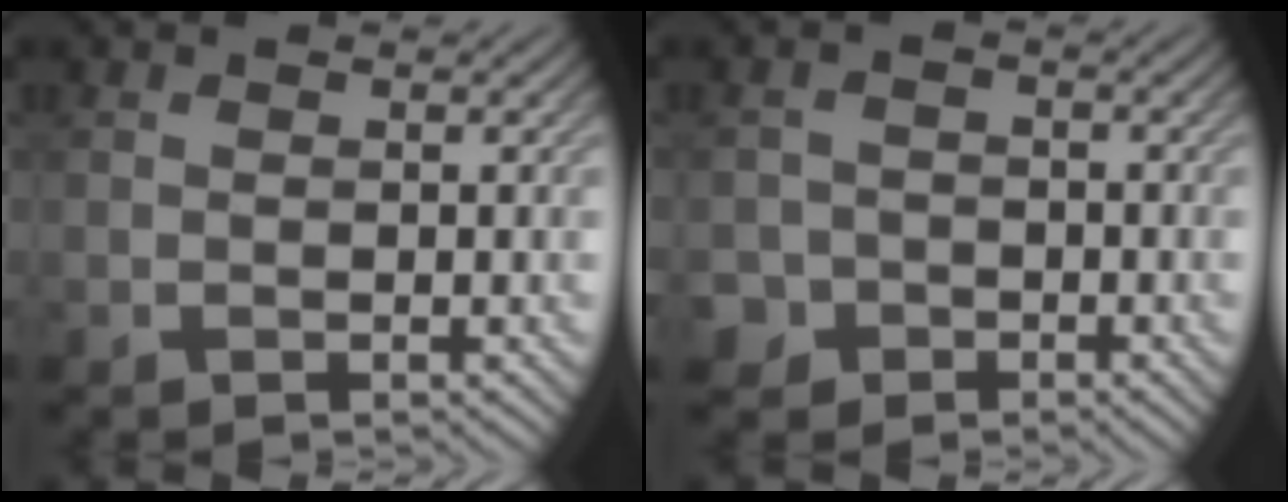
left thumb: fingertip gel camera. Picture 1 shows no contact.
{"total": 3.3, "force": [-1.8, 2.7, 0.3], "torque": [-0.002, -0.001, -0.041]}